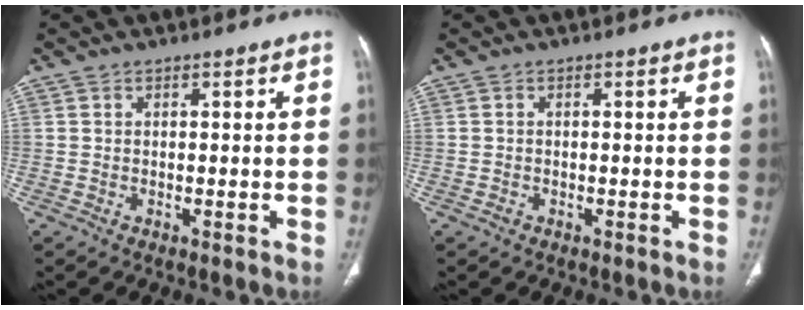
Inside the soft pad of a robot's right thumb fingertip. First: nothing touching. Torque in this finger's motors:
{"motor_torque": [-0.09, 0.13, -0.24, 0.07, 0.01]}